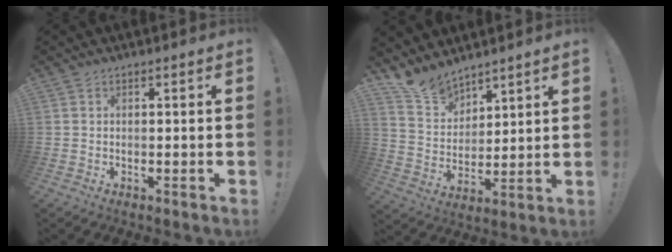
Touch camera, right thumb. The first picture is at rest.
{"total": 11.2, "force": [9.8, 5.0, 2.2], "torque": [-0.063, -0.073, 0.194]}